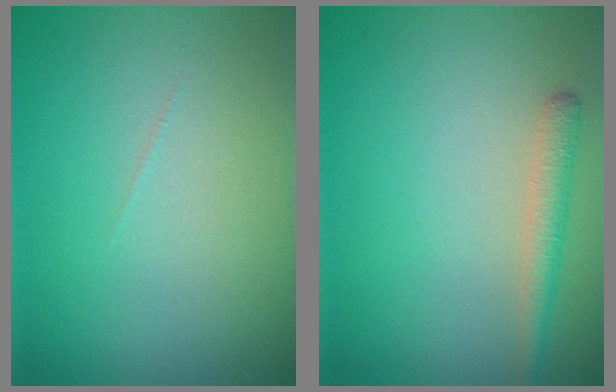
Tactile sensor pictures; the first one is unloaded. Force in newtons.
{"total": 1.9, "press": 1.9, "slide": 0.1}